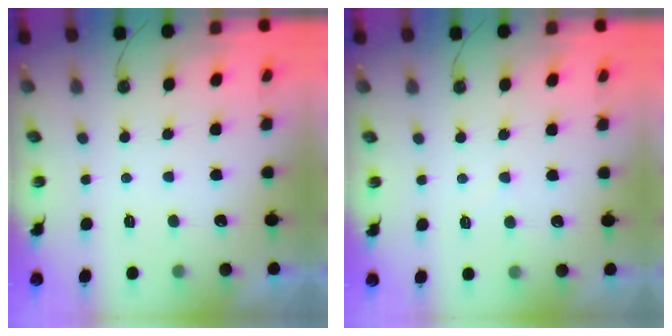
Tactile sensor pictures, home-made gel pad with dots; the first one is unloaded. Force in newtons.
{"total": 5.2, "press": 5.2, "slide": 0.7}